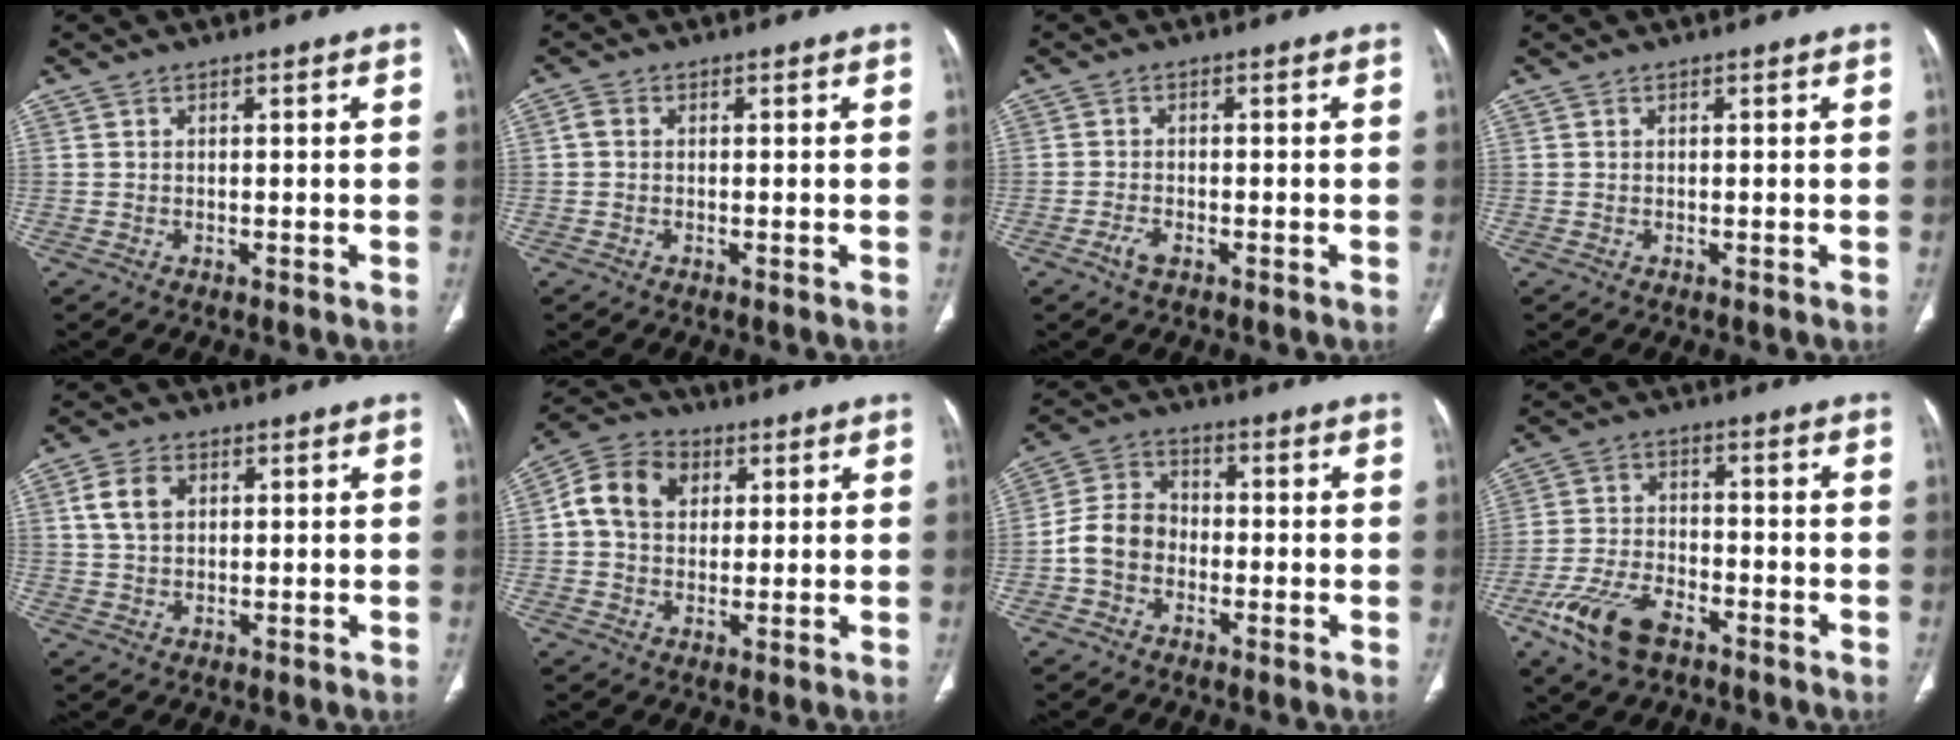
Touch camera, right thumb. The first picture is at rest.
{"total": 1.5, "force": [0.1, 1.2, 0.9], "torque": [-0.015, 0.004, 0.000]}
{"total": 2.3, "force": [-1.4, 1.0, 1.5], "torque": [-0.036, 0.005, -0.028]}
{"total": 0.0}
{"total": 5.6, "force": [1.8, 3.9, 3.6], "torque": [-0.061, 0.001, 0.034]}
{"total": 10.2, "force": [2.5, 8.0, 5.8], "torque": [-0.088, 0.012, 0.036]}
{"total": 7.8, "force": [-2.0, 6.3, 4.2], "torque": [-0.067, 0.031, -0.050]}
{"total": 11.2, "force": [-6.5, 5.6, 7.2], "torque": [-0.146, 0.015, -0.124]}